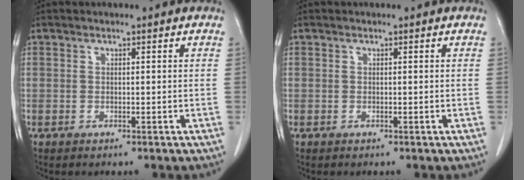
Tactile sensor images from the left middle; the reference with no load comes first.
{"total": 0.0}